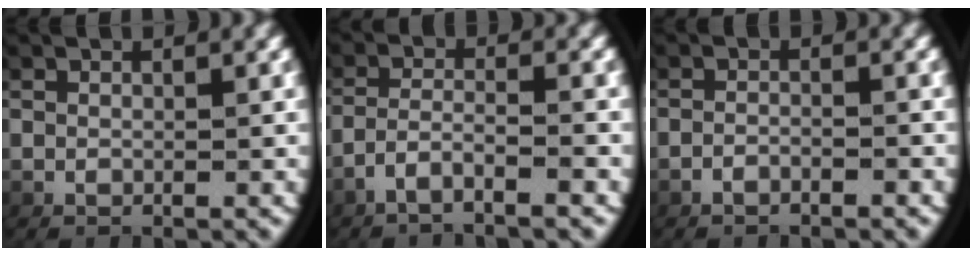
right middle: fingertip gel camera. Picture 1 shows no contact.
{"total": 3.0, "force": [-2.4, 0.3, 1.7], "torque": [-0.043, -0.009, -0.041]}
{"total": 1.4, "force": [-1.3, 0.2, 0.4], "torque": [-0.012, 0.002, -0.025]}